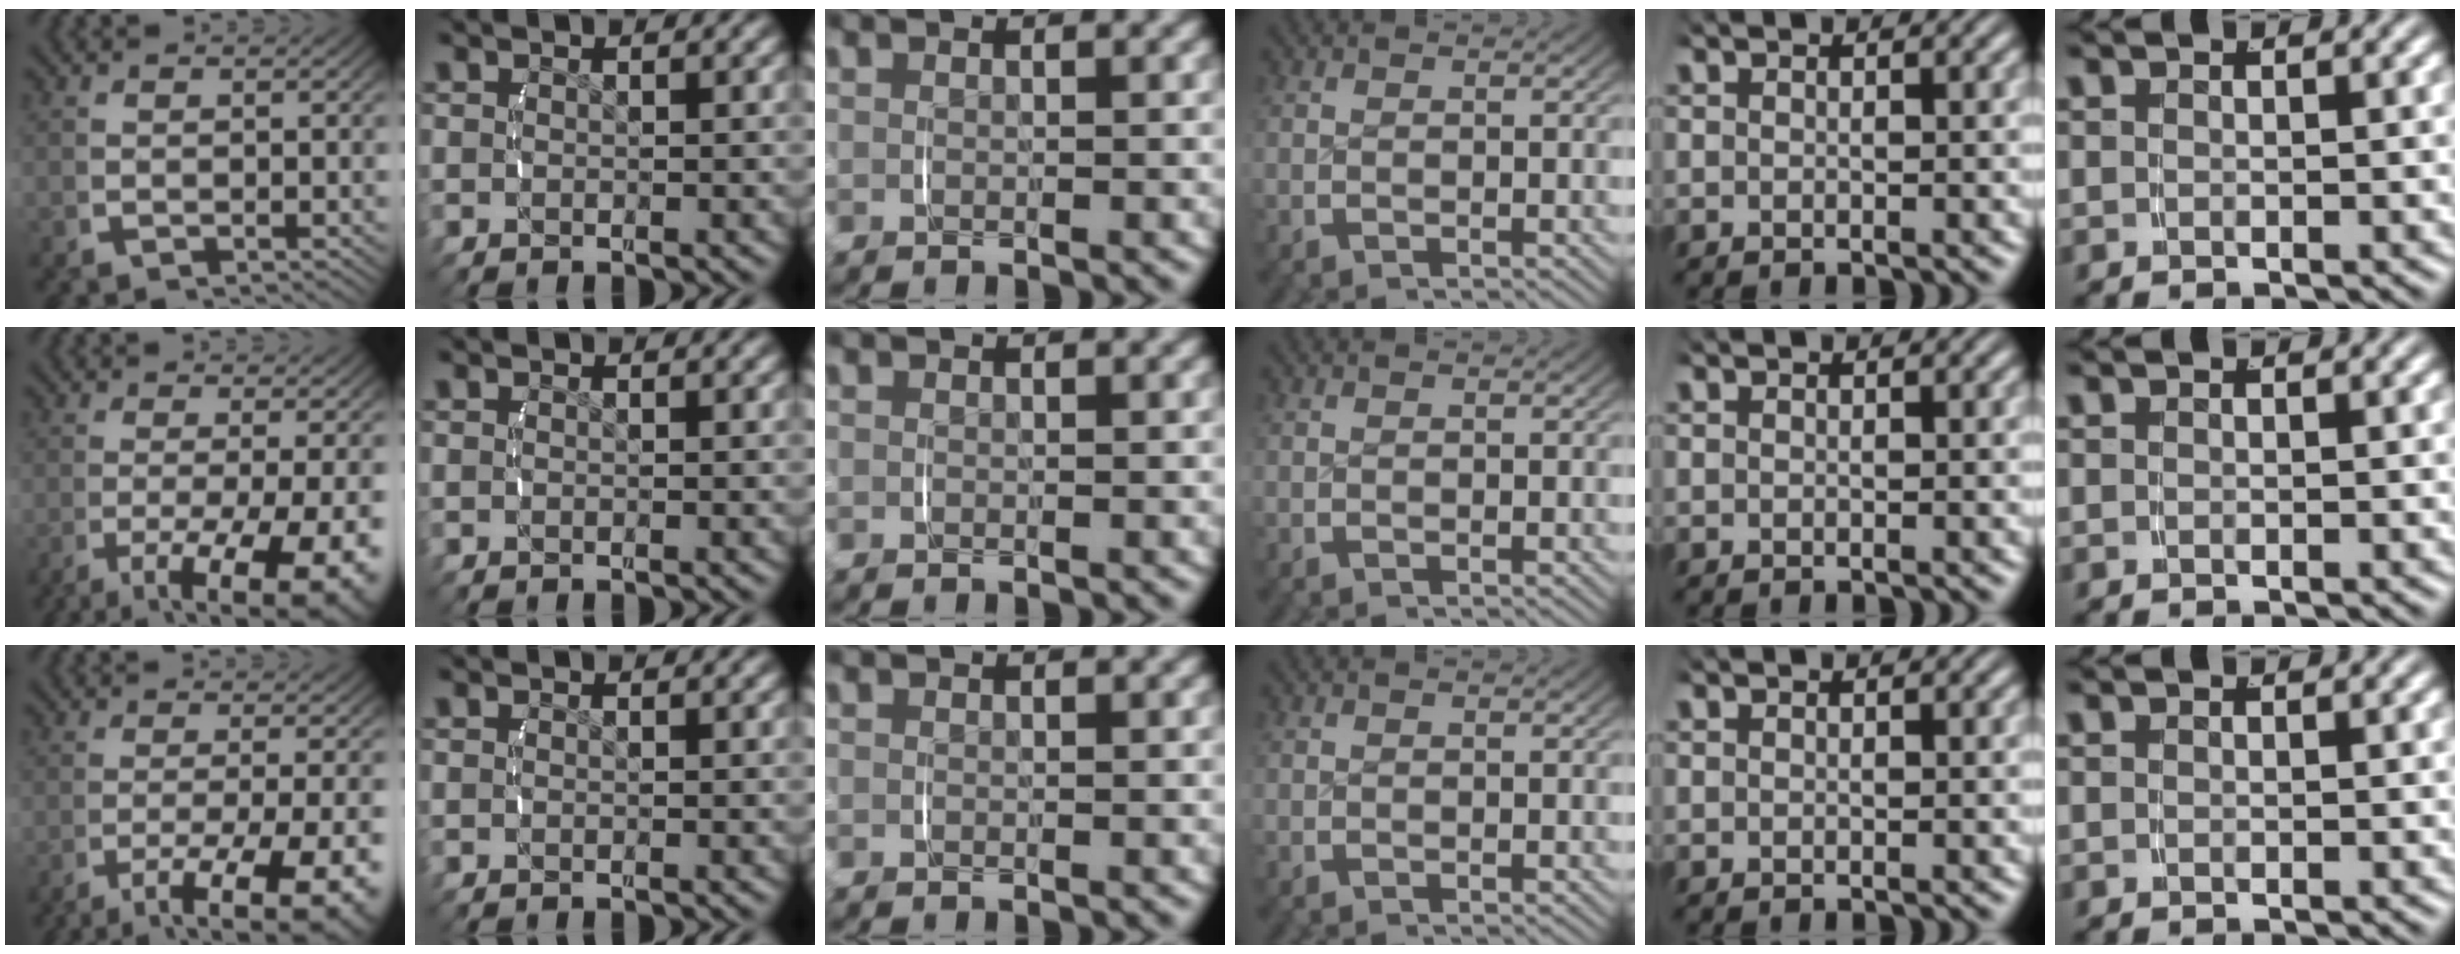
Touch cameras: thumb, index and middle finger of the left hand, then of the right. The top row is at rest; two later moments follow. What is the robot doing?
{"motion": "lift_and_place", "object": "glasses case"}